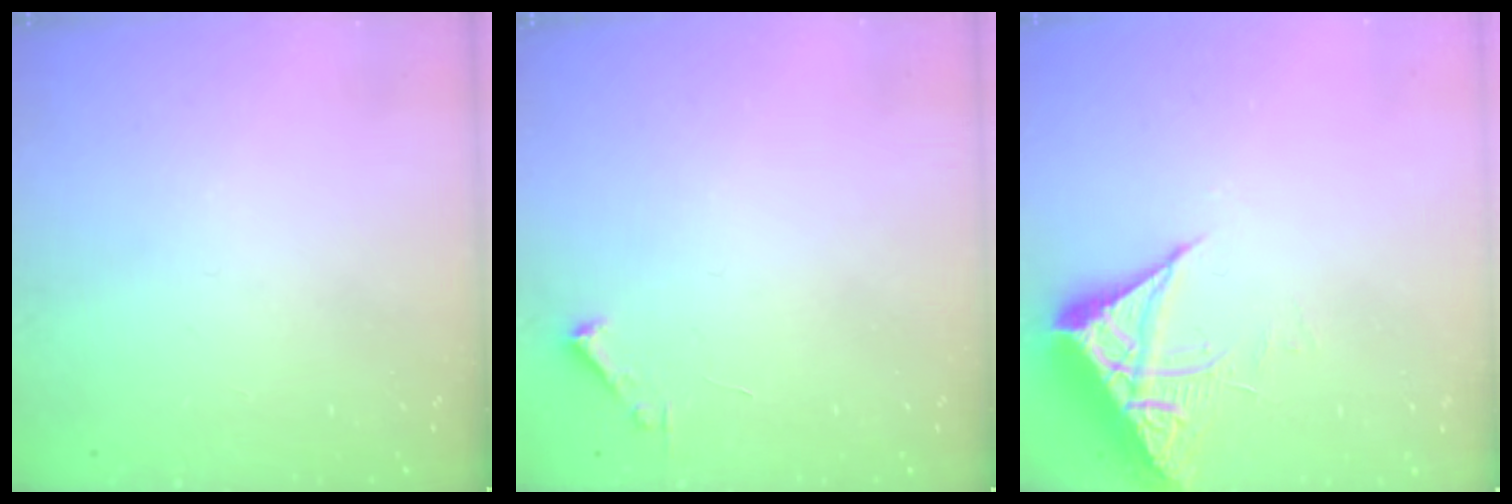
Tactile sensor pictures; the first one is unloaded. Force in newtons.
{"total": 1.7, "press": 1.7, "slide": 0.2}
{"total": 7.0, "press": 7.0, "slide": 0.2}